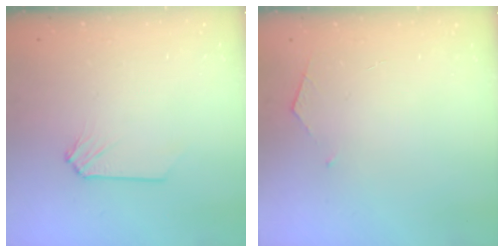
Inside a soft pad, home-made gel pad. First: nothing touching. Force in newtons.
{"total": 2.7, "press": 2.7, "slide": 0.3}